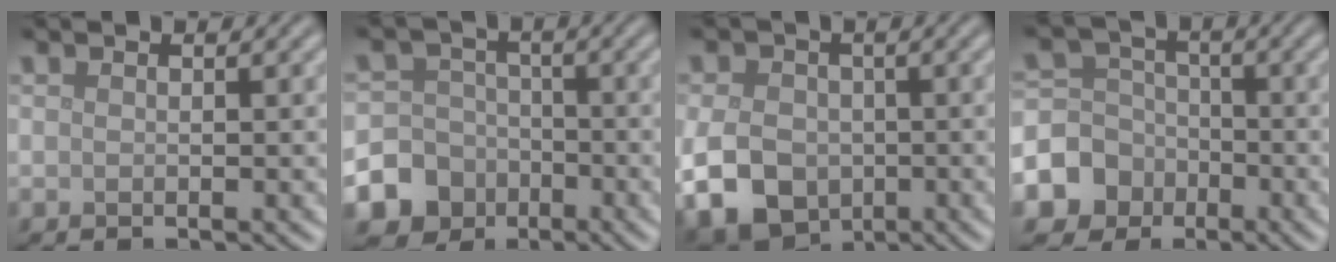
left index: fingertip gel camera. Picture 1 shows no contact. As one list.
[{"total": 8.7, "force": [-3.9, 7.7, 1.0], "torque": [-0.016, -0.018, -0.095]}, {"total": 10.2, "force": [-2.9, 8.0, 5.8], "torque": [-0.108, -0.027, -0.065]}, {"total": 6.1, "force": [-2.6, 5.4, 1.3], "torque": [-0.015, 0.002, -0.082]}]